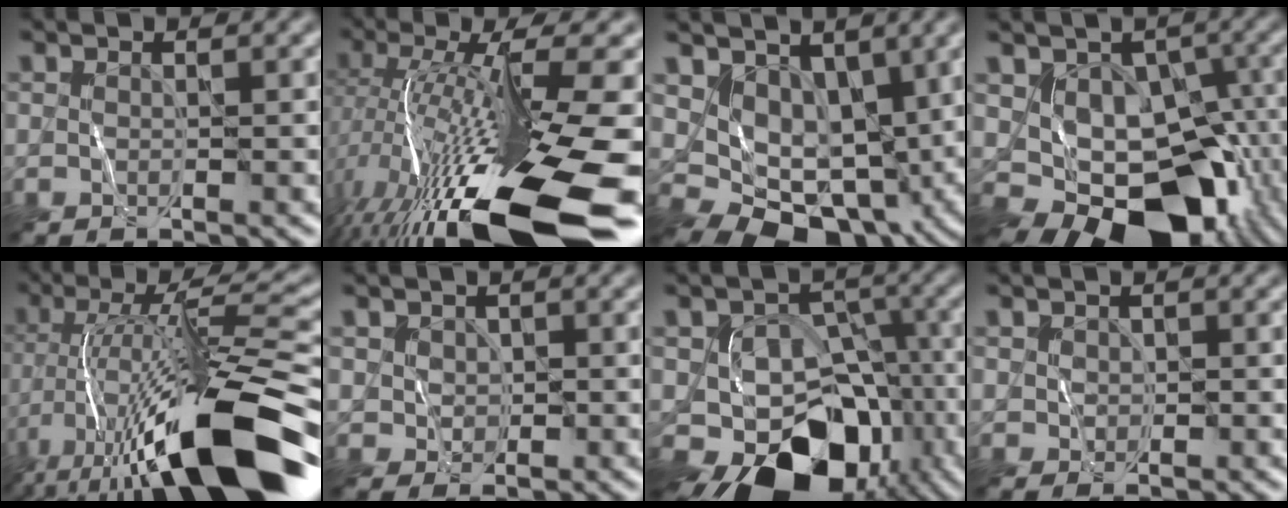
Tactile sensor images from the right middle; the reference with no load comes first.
{"total": 16.4, "force": [-6.6, 3.0, 14.7], "torque": [-0.264, 0.006, -0.114]}
{"total": 7.9, "force": [1.5, 5.8, 5.1], "torque": [-0.091, -0.032, 0.026]}
{"total": 13.0, "force": [-3.8, 8.7, 8.8], "torque": [-0.100, -0.020, -0.049]}
{"total": 16.1, "force": [-7.2, 3.8, 14.0], "torque": [-0.237, 0.021, -0.124]}
{"total": 1.8, "force": [0.6, 1.6, 0.6], "torque": [-0.014, -0.002, 0.018]}
{"total": 12.4, "force": [-6.3, 8.6, 6.3], "torque": [-0.087, -0.012, -0.091]}
{"total": 1.2, "force": [0.5, 1.0, 0.3], "torque": [-0.006, -0.002, 0.011]}